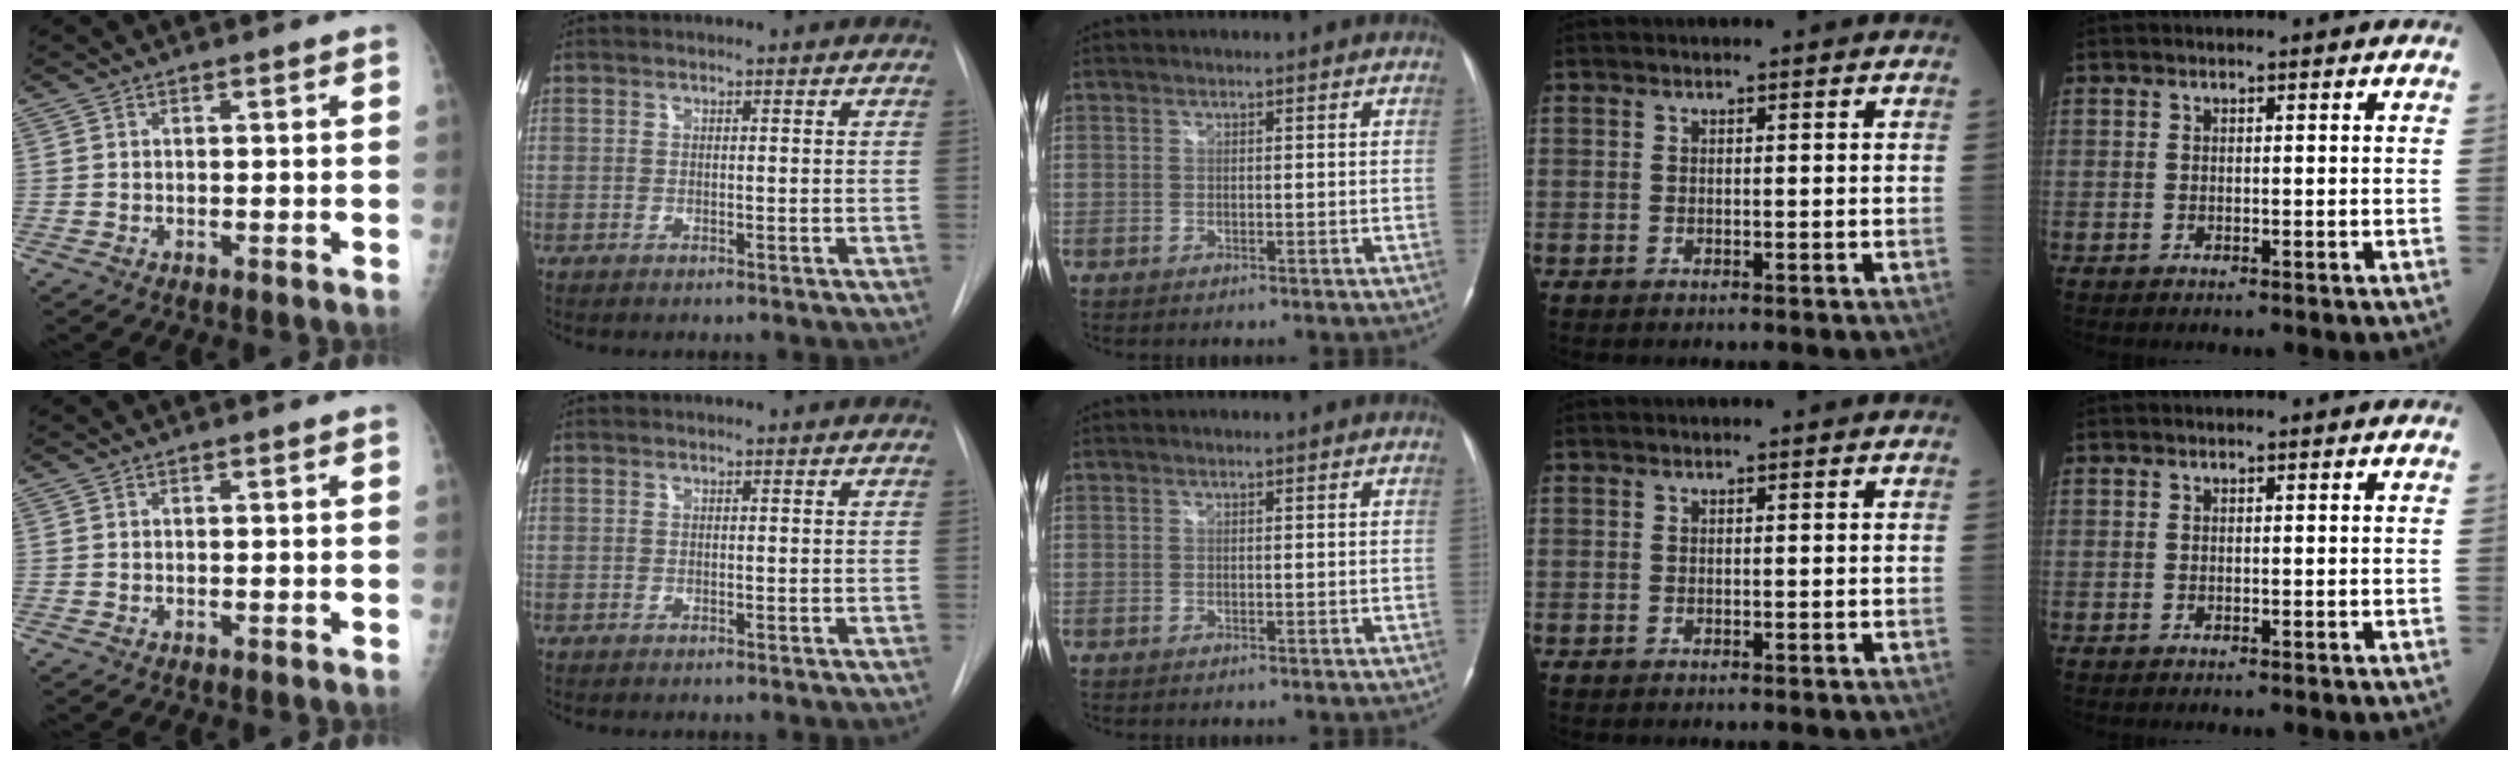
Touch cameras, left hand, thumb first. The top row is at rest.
{}